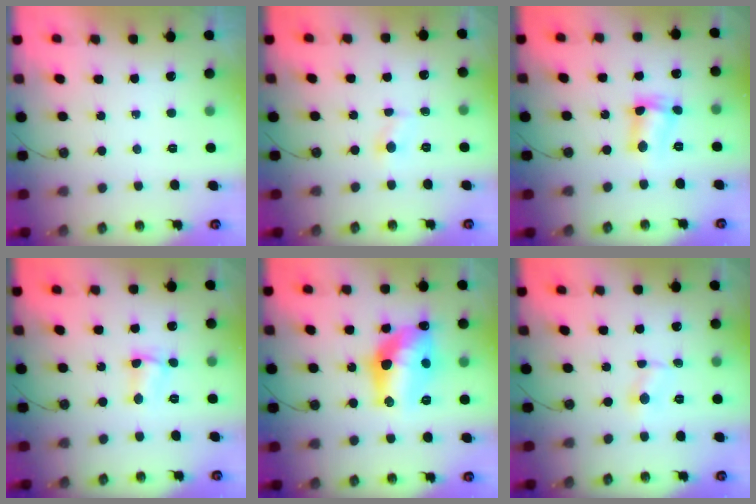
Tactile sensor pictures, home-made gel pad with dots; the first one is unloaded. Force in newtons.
{"total": 2.6, "press": 2.6, "slide": 0.3}
{"total": 6.5, "press": 6.1, "slide": 2.3}
{"total": 2.6, "press": 2.3, "slide": 1.1}
{"total": 14.9, "press": 14.9, "slide": 1.1}
{"total": 1.7, "press": 1.6, "slide": 0.2}